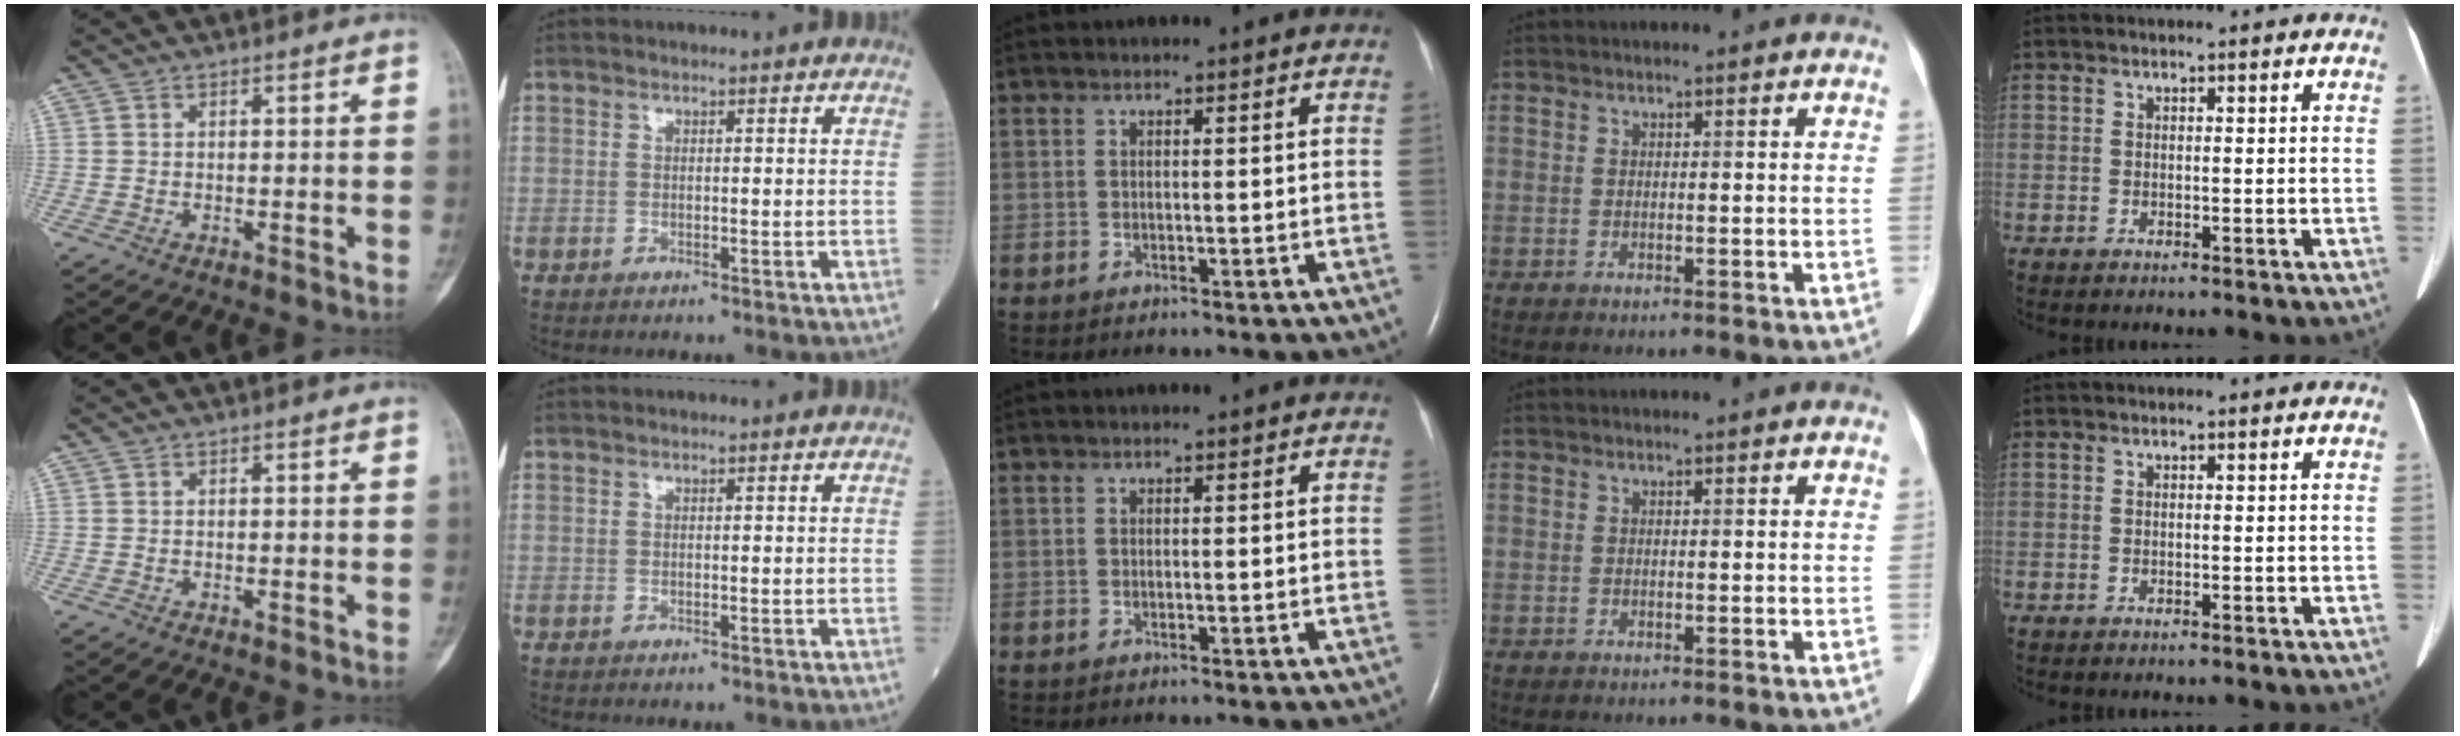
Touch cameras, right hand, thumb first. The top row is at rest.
{}